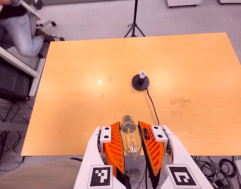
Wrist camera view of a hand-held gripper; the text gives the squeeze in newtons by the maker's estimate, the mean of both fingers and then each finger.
{"total": 21.3, "left": 22.8, "right": 19.9}